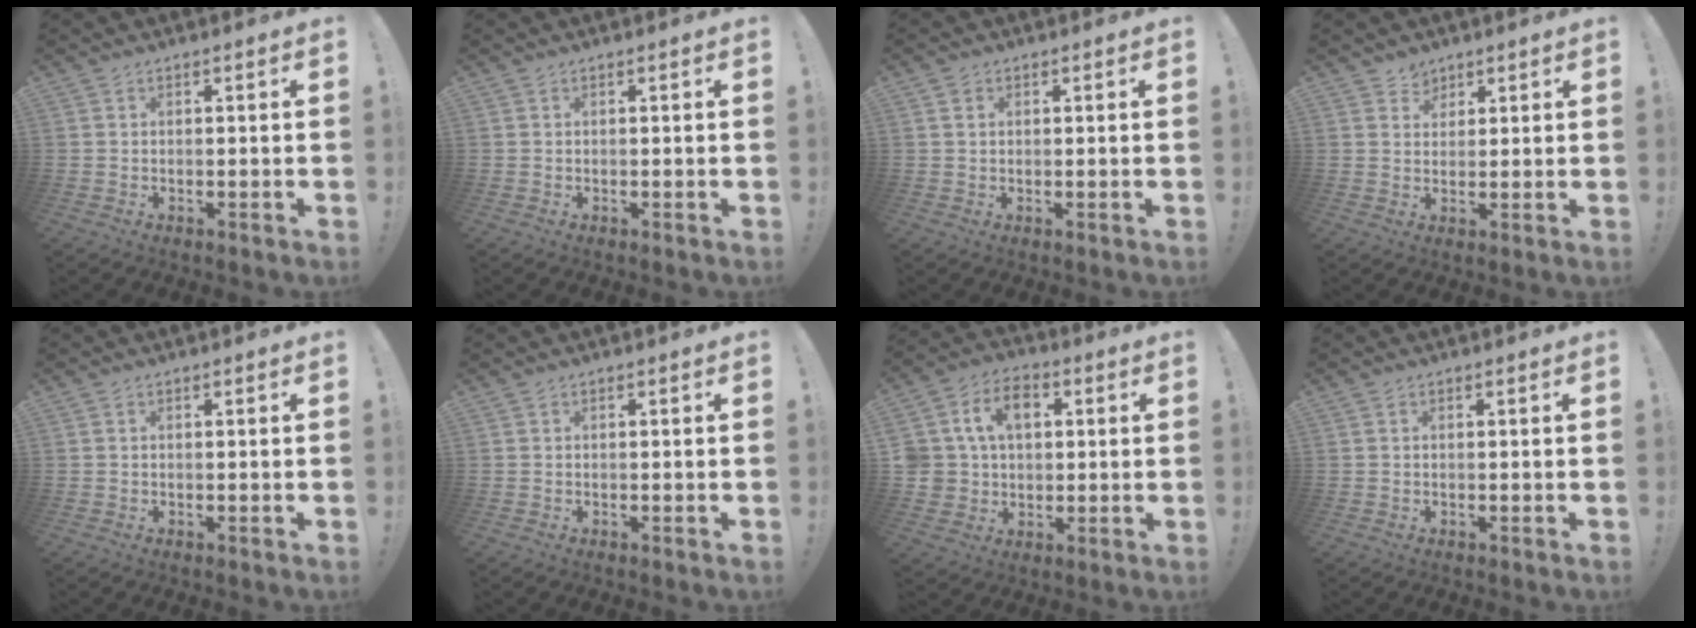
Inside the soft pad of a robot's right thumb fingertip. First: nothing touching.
{"total": 0.0}
{"total": 1.5, "force": [0.6, 1.3, 0.4], "torque": [-0.004, 0.002, 0.009]}
{"total": 3.5, "force": [2.4, 2.5, -0.3], "torque": [0.011, -0.018, 0.045]}
{"total": 0.0}
{"total": 0.0}
{"total": 13.5, "force": [4.0, 10.8, 7.1], "torque": [-0.129, 0.001, 0.078]}
{"total": 0.0}